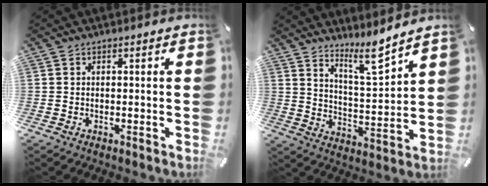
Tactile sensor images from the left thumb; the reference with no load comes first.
{"total": 9.7, "force": [8.1, 1.6, 5.1], "torque": [-0.084, -0.059, 0.140]}